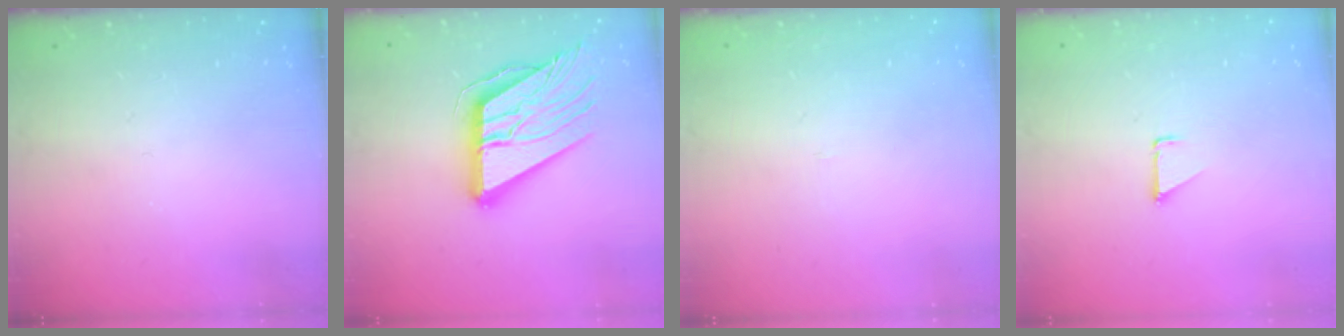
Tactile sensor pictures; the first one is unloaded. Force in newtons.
{"total": 18.2, "press": 18.1, "slide": 2.0}
{"total": 1.5, "press": 1.5, "slide": 0.1}
{"total": 0.7, "press": 0.7, "slide": 0.1}